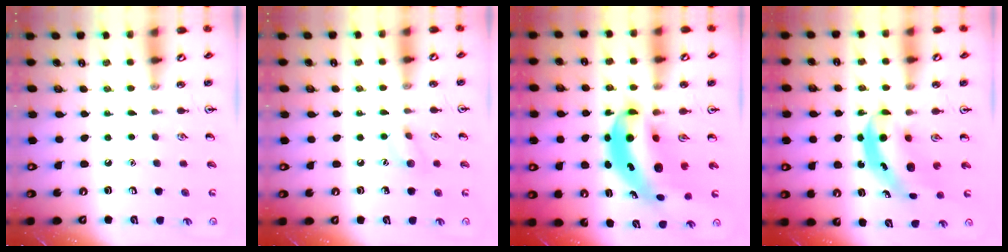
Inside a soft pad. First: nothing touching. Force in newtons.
{"total": 7.5, "press": 7.3, "slide": 1.4}
{"total": 10.3, "press": 9.8, "slide": 3.1}
{"total": 6.3, "press": 6.2, "slide": 1.3}